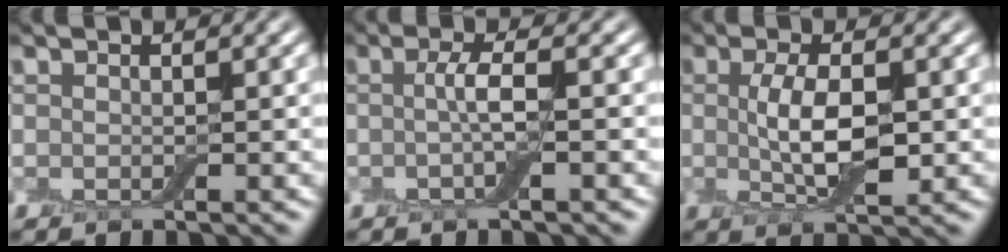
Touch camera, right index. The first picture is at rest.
{"total": 2.3, "force": [-0.1, 0.4, 2.3], "torque": [-0.046, -0.001, -0.004]}
{"total": 4.5, "force": [0.2, 1.8, 4.1], "torque": [-0.088, 0.002, 0.006]}